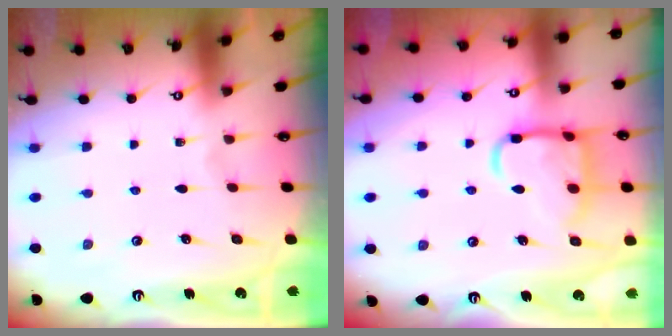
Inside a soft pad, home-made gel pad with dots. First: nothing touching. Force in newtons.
{"total": 13.5, "press": 13.5, "slide": 1.3}